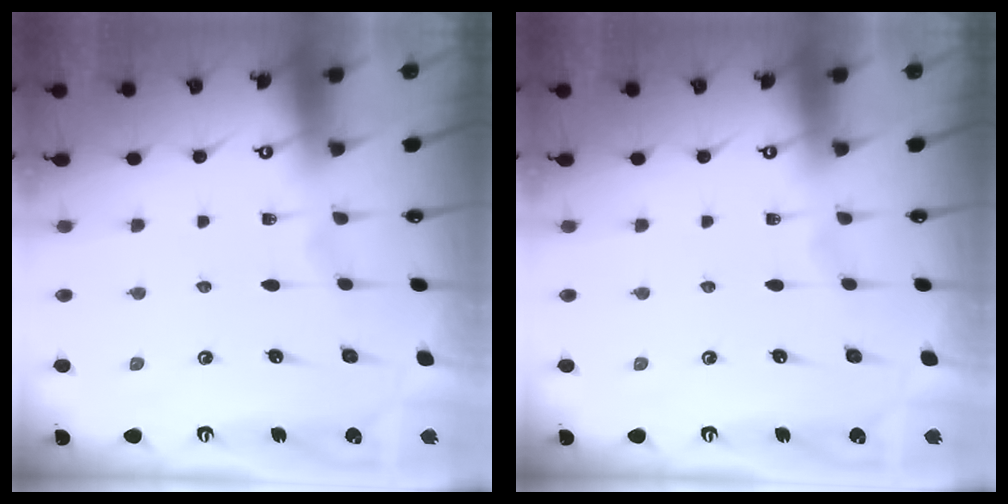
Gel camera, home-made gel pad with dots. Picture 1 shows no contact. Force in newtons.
{"total": 0.0}